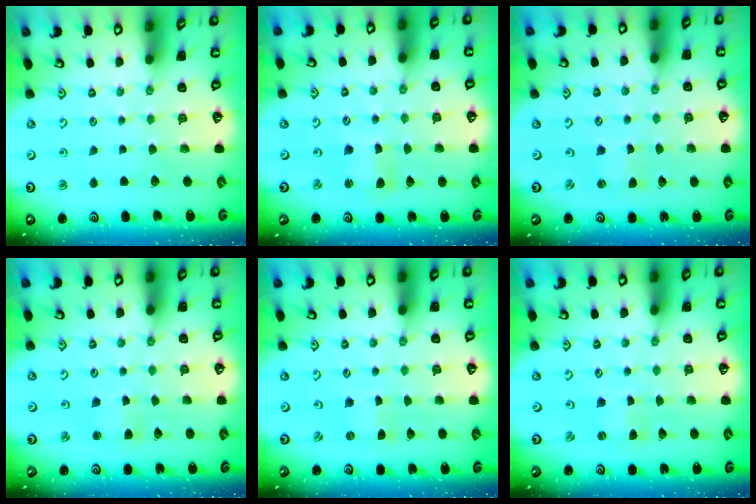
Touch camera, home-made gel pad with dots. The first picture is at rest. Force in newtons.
{"total": 2.1, "press": 2.1, "slide": 0.3}
{"total": 1.5, "press": 1.4, "slide": 0.3}
{"total": 2.9, "press": 2.9, "slide": 0.3}
{"total": 0.0}
{"total": 0.0}